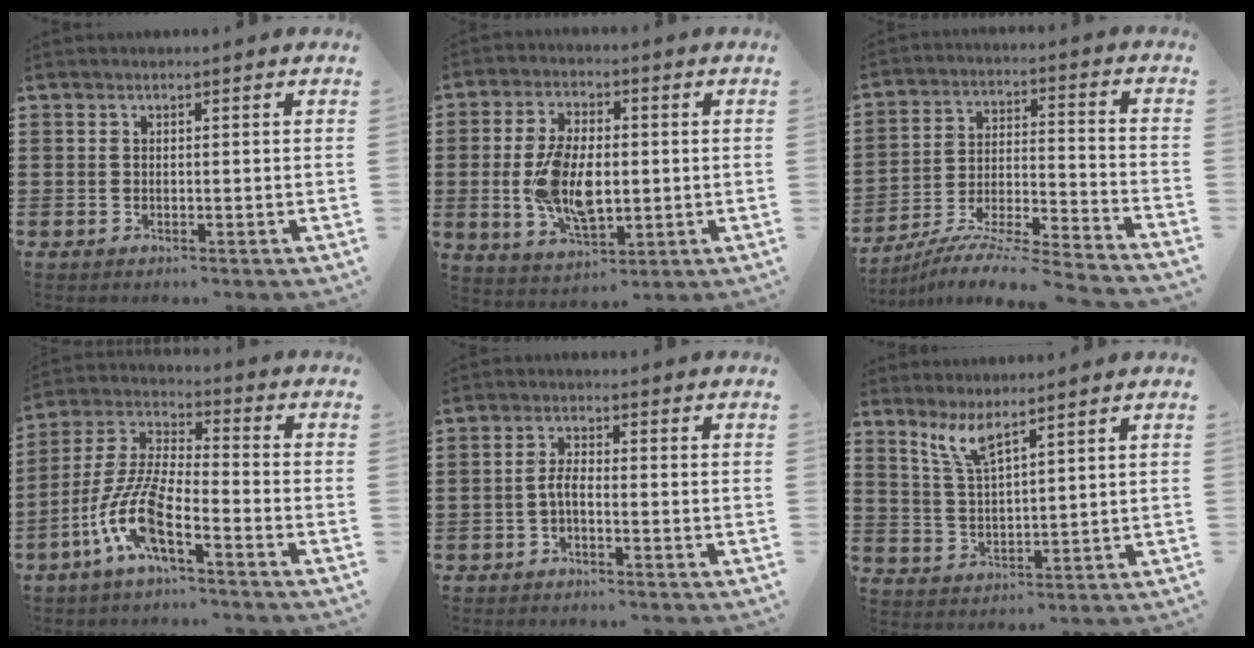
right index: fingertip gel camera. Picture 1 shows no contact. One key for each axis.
{"total": 10.1, "fx": -0.4, "fy": 5.4, "fz": 8.5, "tx": -0.185, "ty": 0.004, "tz": -0.009}
{"total": 7.5, "fx": -7.0, "fy": -0.4, "fz": 2.7, "tx": -0.045, "ty": -0.006, "tz": -0.143}
{"total": 10.4, "fx": -5.5, "fy": 2.6, "fz": 8.5, "tx": -0.210, "ty": -0.016, "tz": -0.114}
{"total": 2.5, "fx": -1.0, "fy": 0.7, "fz": 2.2, "tx": -0.056, "ty": -0.002, "tz": -0.025}
{"total": 5.0, "fx": 3.9, "fy": 0.6, "fz": 3.1, "tx": -0.073, "ty": -0.007, "tz": 0.069}